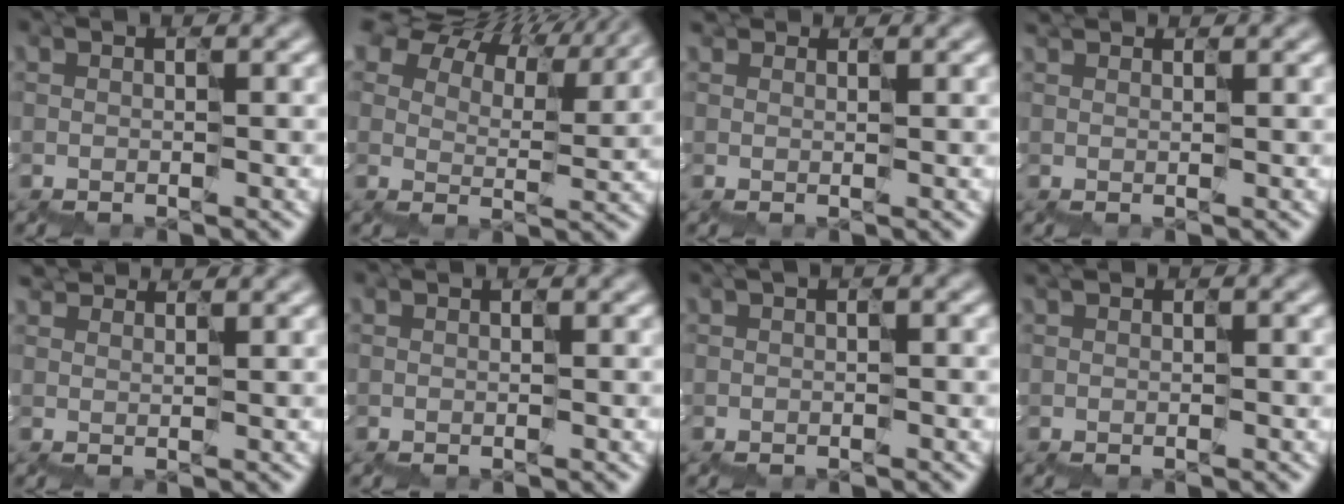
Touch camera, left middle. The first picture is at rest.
{"total": 11.8, "force": [10.2, 4.4, 4.0], "torque": [-0.102, 0.038, 0.165]}
{"total": 0.8, "force": [0.7, 0.2, -0.1], "torque": [0.005, 0.010, 0.010]}
{"total": 1.2, "force": [0.9, 0.6, 0.5], "torque": [-0.008, 0.015, 0.017]}
{"total": 2.1, "force": [2.1, 0.3, -0.2], "torque": [-0.004, 0.018, 0.036]}
{"total": 0.0}
{"total": 0.6, "force": [-0.5, 0.0, 0.4], "torque": [-0.012, -0.003, -0.002]}
{"total": 0.0}